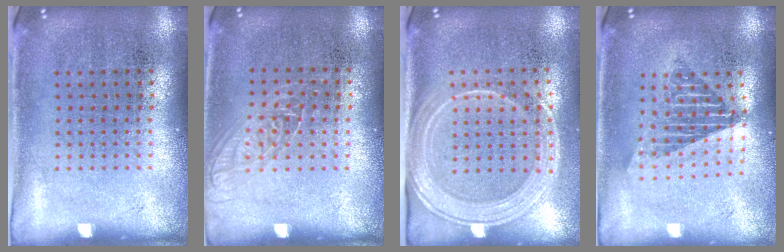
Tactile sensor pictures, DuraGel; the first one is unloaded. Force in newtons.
{"total": 1.1, "press": 1.0, "slide": 0.5}
{"total": 2.1, "press": 1.8, "slide": 1.1}
{"total": 1.7, "press": 1.4, "slide": 1.1}